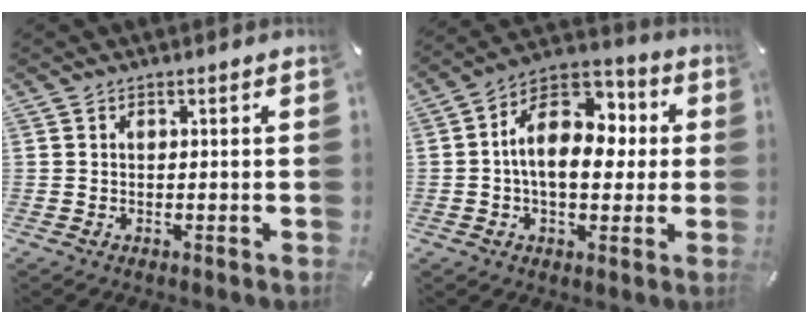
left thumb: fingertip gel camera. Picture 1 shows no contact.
{"total": 16.2, "force": [1.1, 10.5, 12.2], "torque": [-0.200, 0.003, 0.021]}